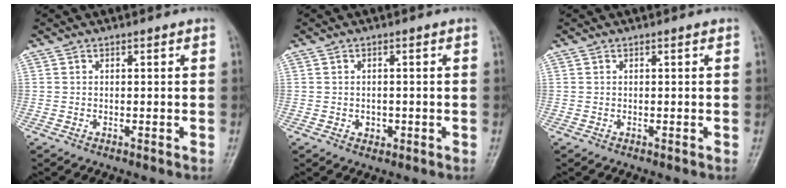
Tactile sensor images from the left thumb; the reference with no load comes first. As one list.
[{"total": 1.8, "force": [-0.4, 1.5, 0.9], "torque": [-0.004, 0.003, -0.003]}, {"total": 0.0}]